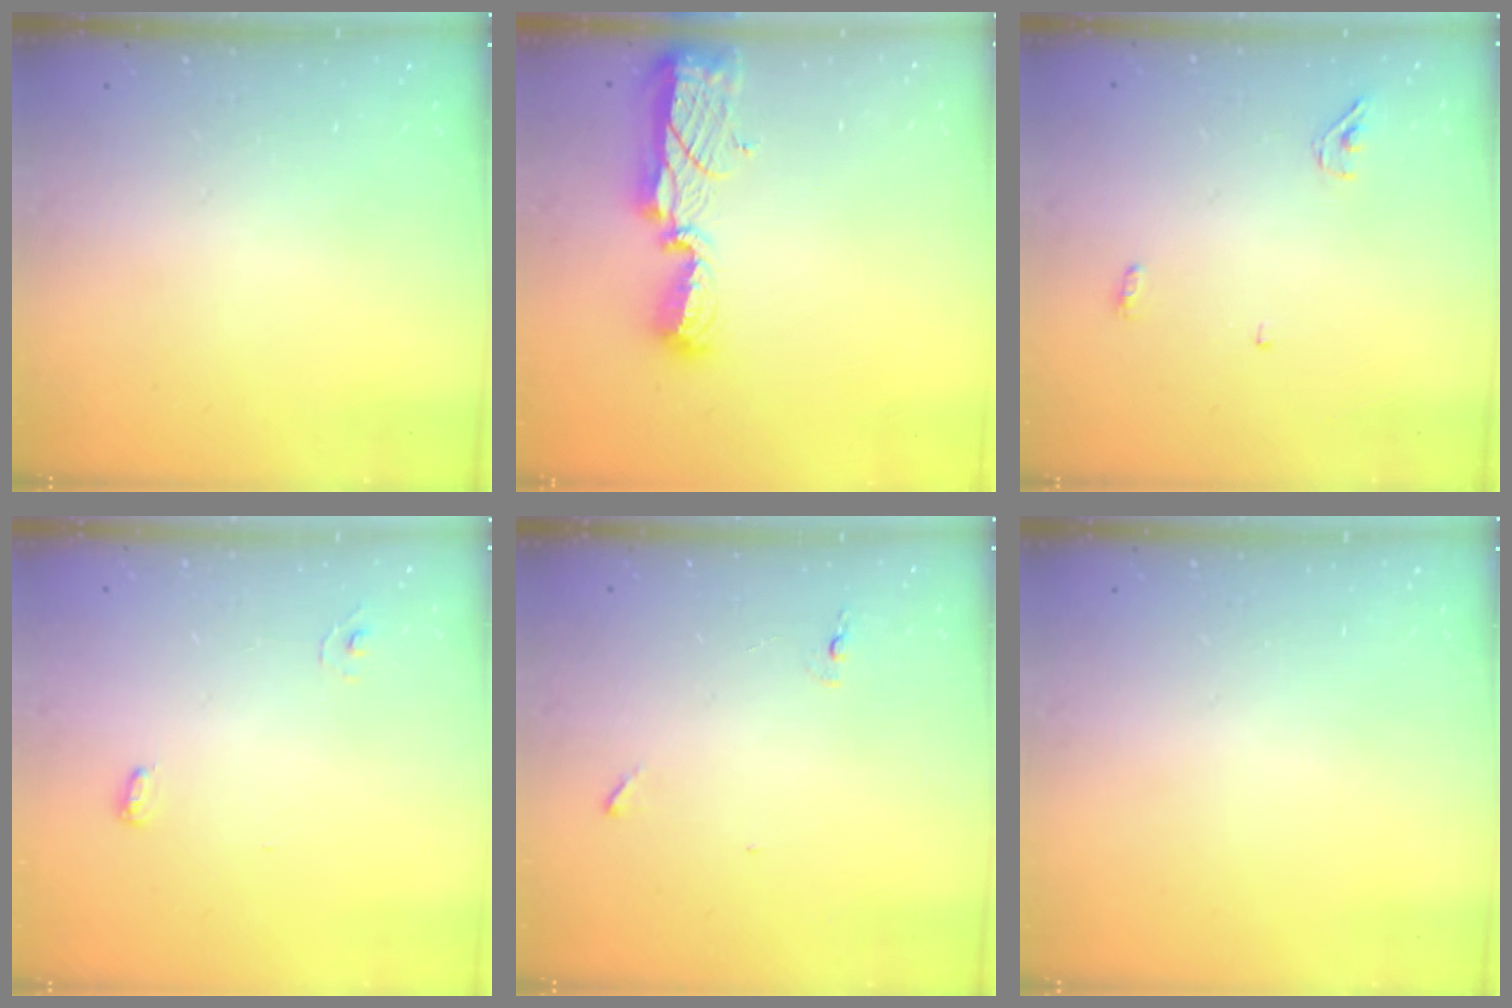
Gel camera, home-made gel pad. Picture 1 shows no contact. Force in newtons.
{"total": 8.7, "press": 8.6, "slide": 0.8}
{"total": 3.4, "press": 3.3, "slide": 1.0}
{"total": 4.4, "press": 3.9, "slide": 2.1}
{"total": 4.7, "press": 4.5, "slide": 1.4}
{"total": 0.0}